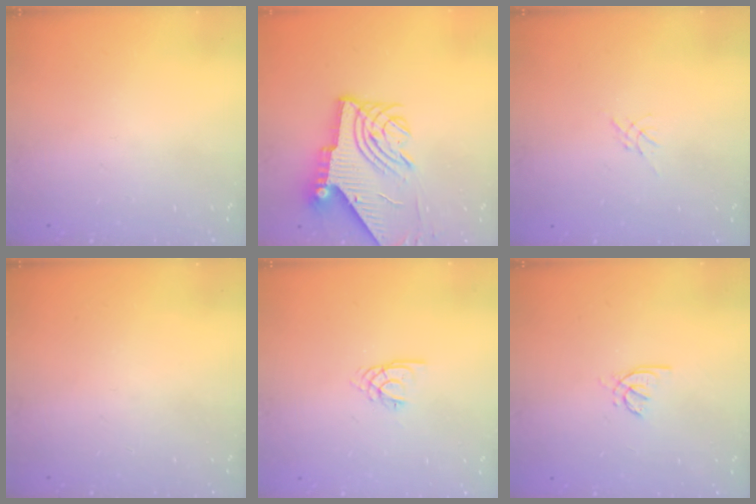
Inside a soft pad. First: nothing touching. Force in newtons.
{"total": 10.9, "press": 10.8, "slide": 1.2}
{"total": 0.0}
{"total": 0.0}
{"total": 2.8, "press": 2.7, "slide": 0.3}
{"total": 1.4, "press": 1.3, "slide": 0.4}